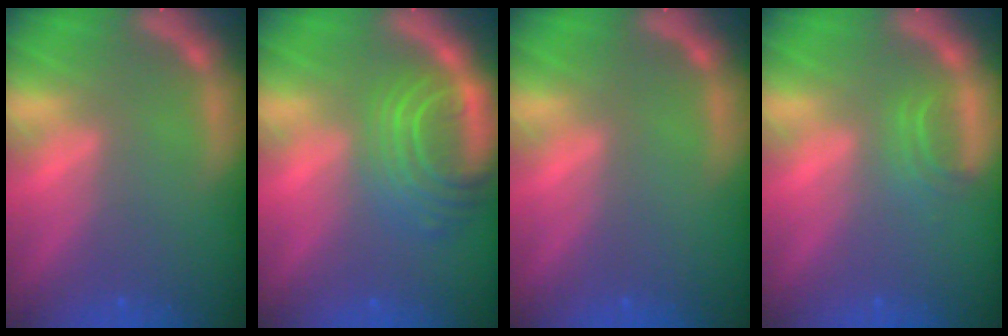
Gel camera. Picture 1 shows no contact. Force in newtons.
{"total": 7.5}
{"total": 0.0}
{"total": 1.9}